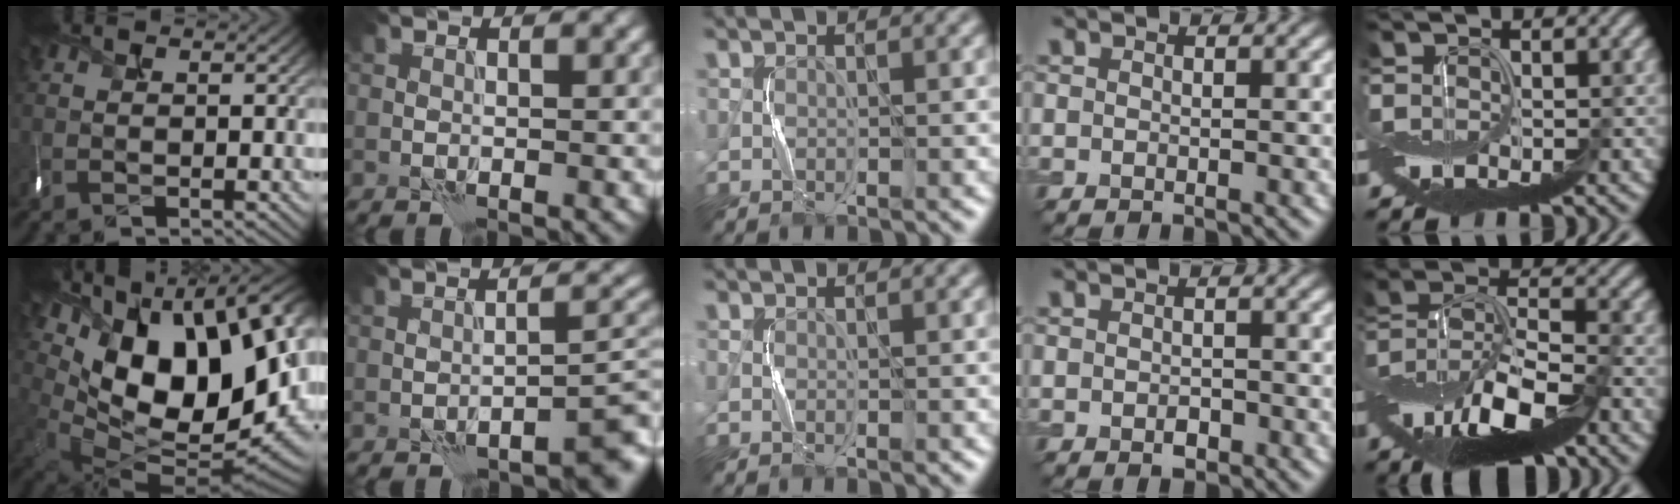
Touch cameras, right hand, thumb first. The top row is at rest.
{"thumb": {"total": 19.7, "force": [5.7, 11.6, 14.9], "torque": [-0.258, -0.006, 0.130]}, "index": {"total": 3.4, "force": [-2.3, 0.6, 2.5], "torque": [-0.028, 0.015, -0.034]}, "middle": {"total": 0.7, "force": [-0.3, 0.3, 0.5], "torque": [-0.012, 0.000, -0.005]}, "ring": {"total": 1.1, "force": [-0.4, 0.6, 0.7], "torque": [-0.012, -0.001, -0.007]}, "little": {"total": 10.6, "force": [-5.5, 4.2, 8.1], "torque": [-0.144, 0.001, -0.107]}}